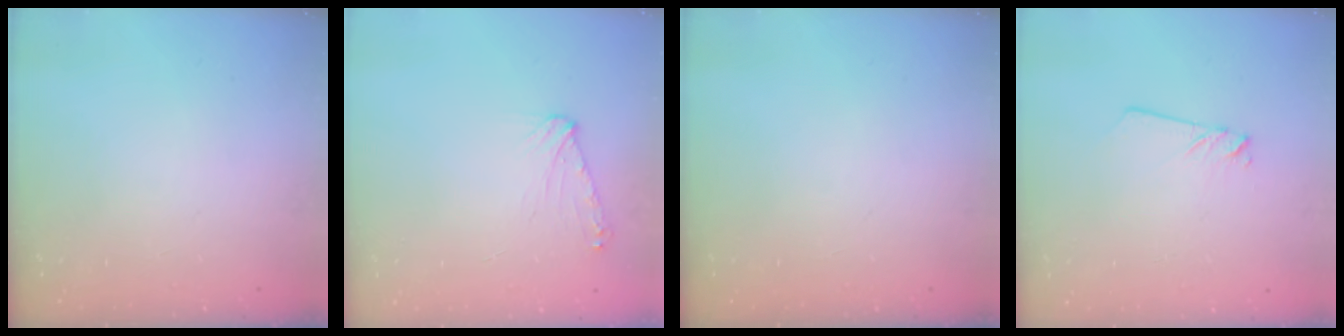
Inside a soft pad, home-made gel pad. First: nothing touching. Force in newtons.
{"total": 6.7, "press": 6.6, "slide": 1.1}
{"total": 0.0}
{"total": 2.0, "press": 2.0, "slide": 0.1}